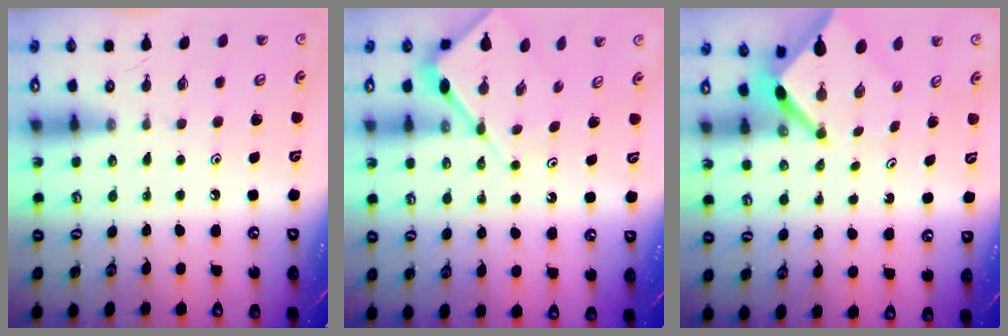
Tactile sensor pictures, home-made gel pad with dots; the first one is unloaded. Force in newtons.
{"total": 6.9, "press": 6.9, "slide": 0.5}
{"total": 4.4, "press": 4.4, "slide": 0.5}